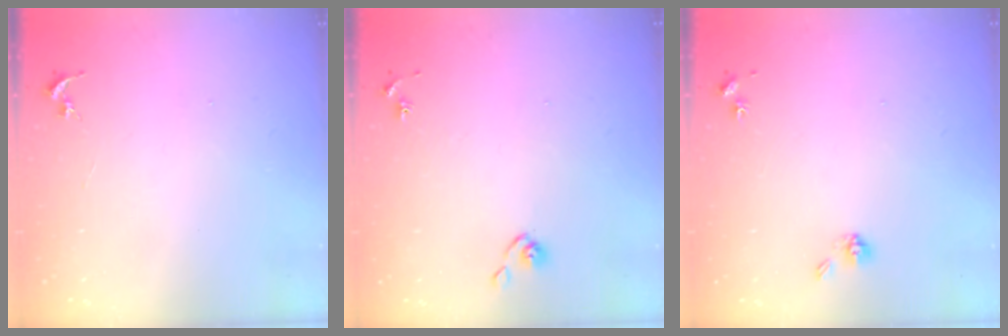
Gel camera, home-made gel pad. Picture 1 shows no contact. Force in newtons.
{"total": 5.5, "press": 5.4, "slide": 0.5}
{"total": 5.0, "press": 4.6, "slide": 1.7}